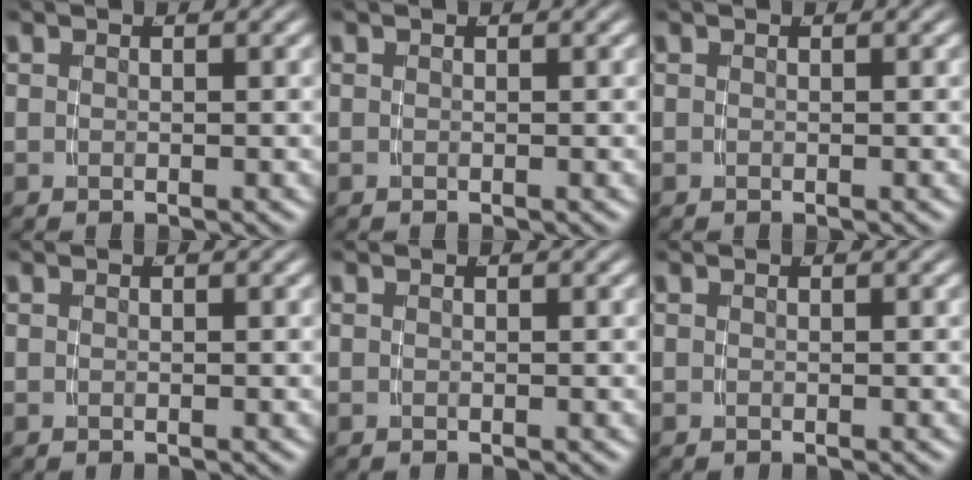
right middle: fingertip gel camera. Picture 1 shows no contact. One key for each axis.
{"total": 0.0}
{"total": 0.0}
{"total": 0.0}
{"total": 0.0}
{"total": 0.0}